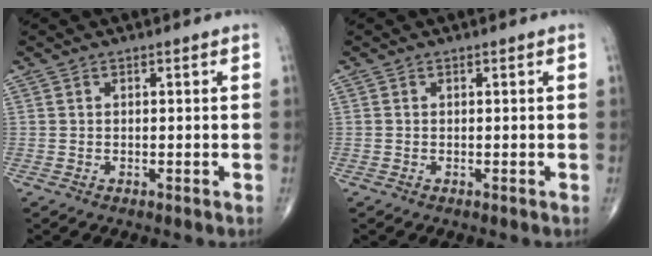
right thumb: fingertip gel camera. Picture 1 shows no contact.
{"total": 0.0}